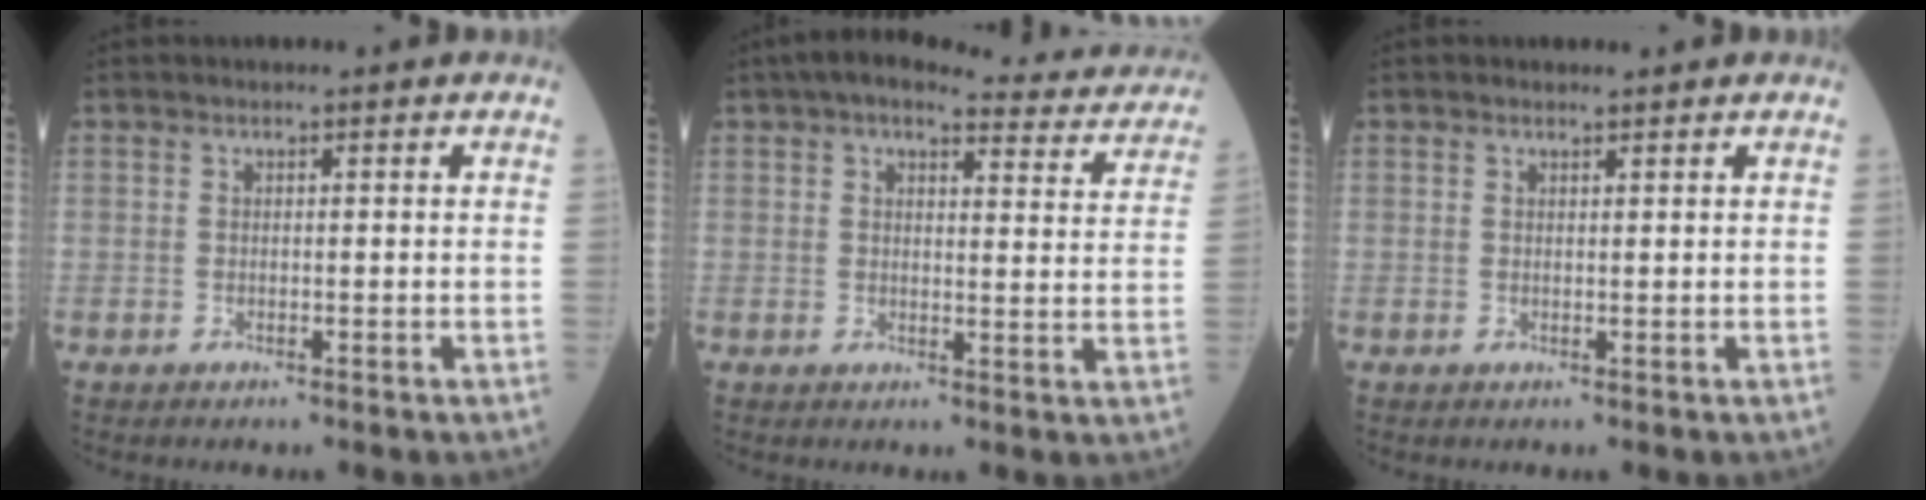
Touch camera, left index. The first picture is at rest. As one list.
[{"total": 15.2, "force": [13.8, 3.7, 5.1], "torque": [-0.046, 0.013, 0.150]}, {"total": 0.5, "force": [0.5, 0.1, 0.1], "torque": [-0.009, -0.003, 0.007]}]